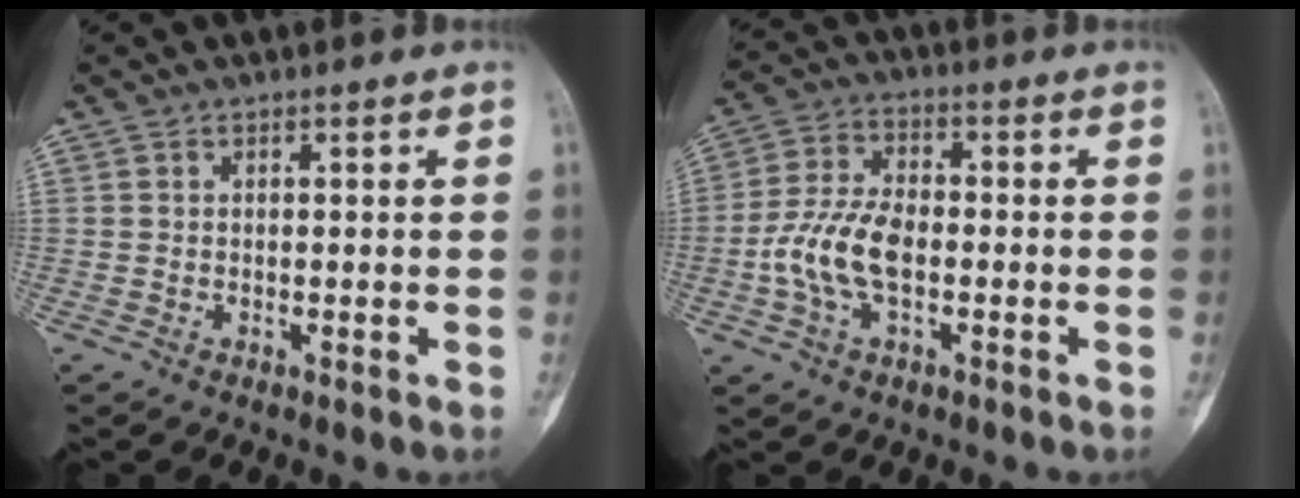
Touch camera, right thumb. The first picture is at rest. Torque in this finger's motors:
{"motor_torque": [1.48, 1.20, 0.61, -0.56, 0.15]}